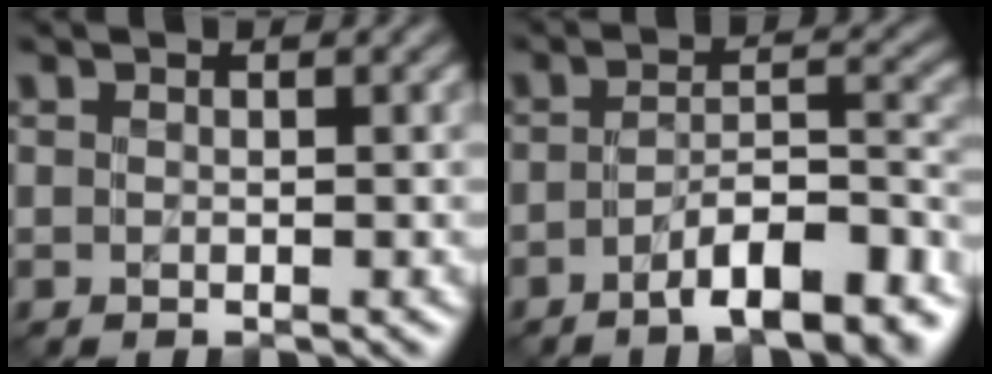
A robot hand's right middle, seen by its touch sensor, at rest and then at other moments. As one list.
[{"total": 8.6, "force": [-5.1, 2.5, 6.4], "torque": [-0.084, 0.006, -0.075]}]